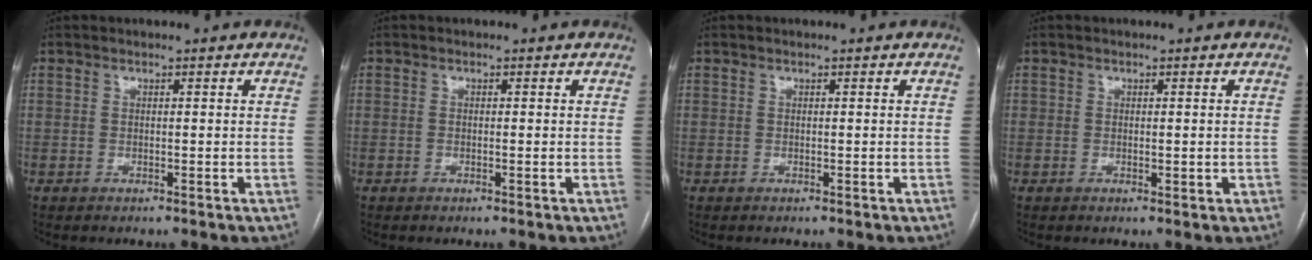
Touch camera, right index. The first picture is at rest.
{"total": 0.0}
{"total": 0.0}
{"total": 1.2, "force": [-0.1, 0.7, 0.9], "torque": [-0.010, -0.001, 0.004]}